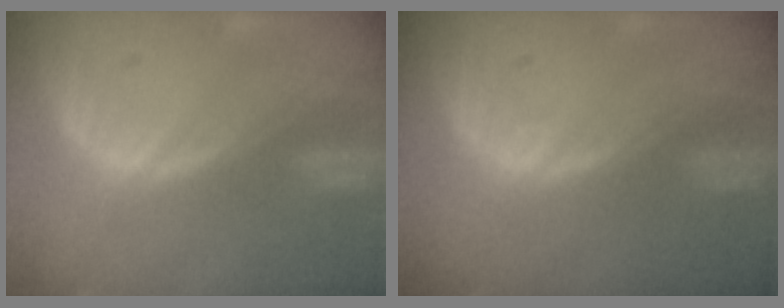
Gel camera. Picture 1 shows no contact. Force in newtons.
{"total": 0.5, "press": 0.5, "slide": 0.1}